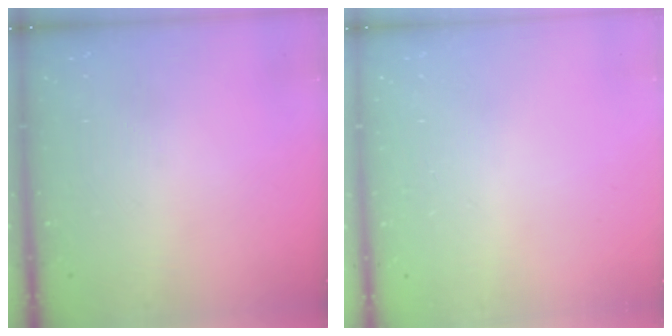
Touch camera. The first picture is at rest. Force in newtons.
{"total": 2.4, "press": 2.4, "slide": 0.2}